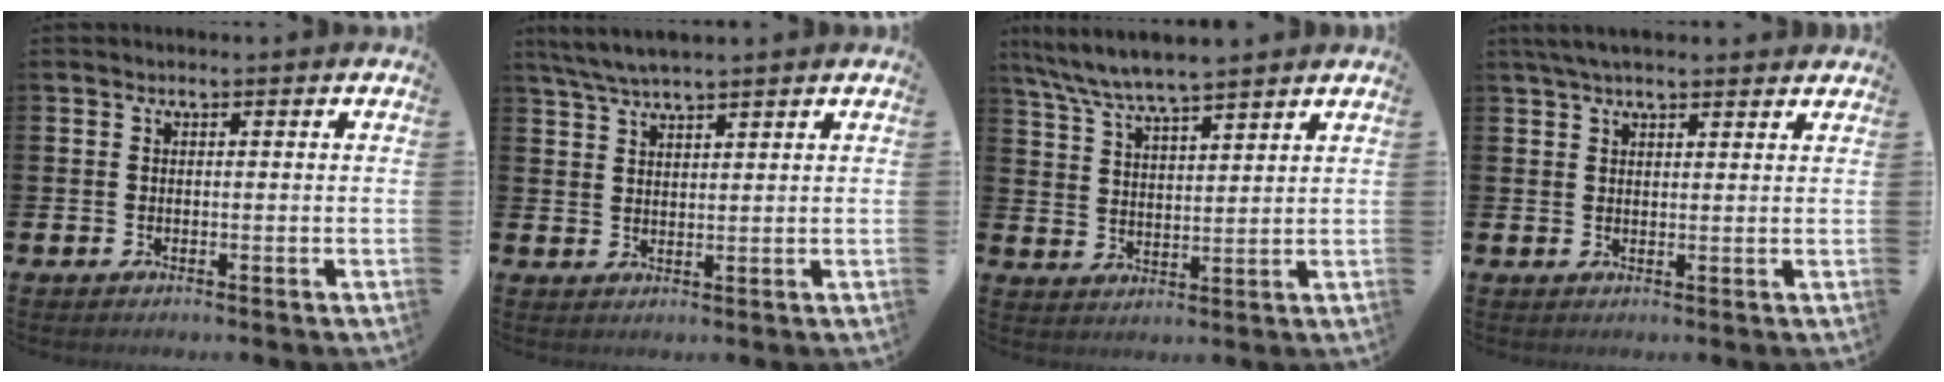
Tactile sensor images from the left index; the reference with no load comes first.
{"total": 4.5, "force": [4.1, 0.4, 1.8], "torque": [-0.051, -0.005, 0.075]}
{"total": 6.6, "force": [6.3, 0.3, 2.0], "torque": [-0.064, -0.030, 0.112]}
{"total": 3.5, "force": [3.1, 0.8, 1.6], "torque": [-0.042, 0.000, 0.059]}